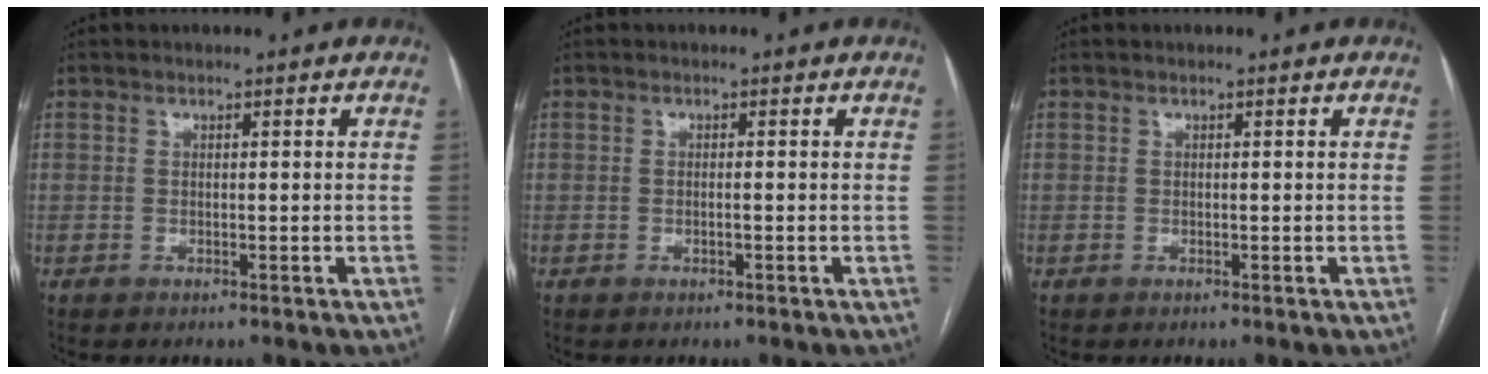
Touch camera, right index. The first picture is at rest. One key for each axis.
{"total": 0.7, "fx": -0.2, "fy": 0.0, "fz": 0.7, "tx": -0.014, "ty": 0.000, "tz": -0.002}
{"total": 0.0}